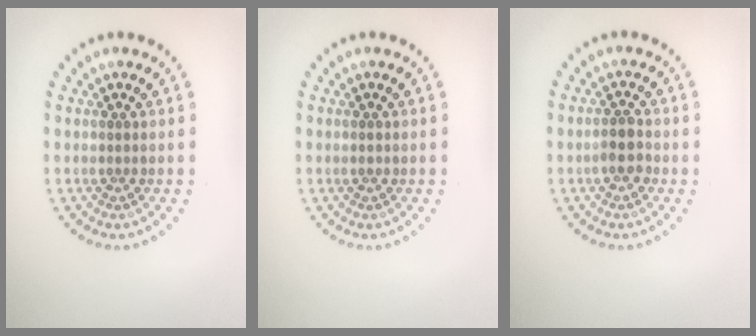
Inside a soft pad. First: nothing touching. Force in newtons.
{"total": 0.6, "press": 0.6, "slide": 0.1}
{"total": 1.8, "press": 1.7, "slide": 0.8}